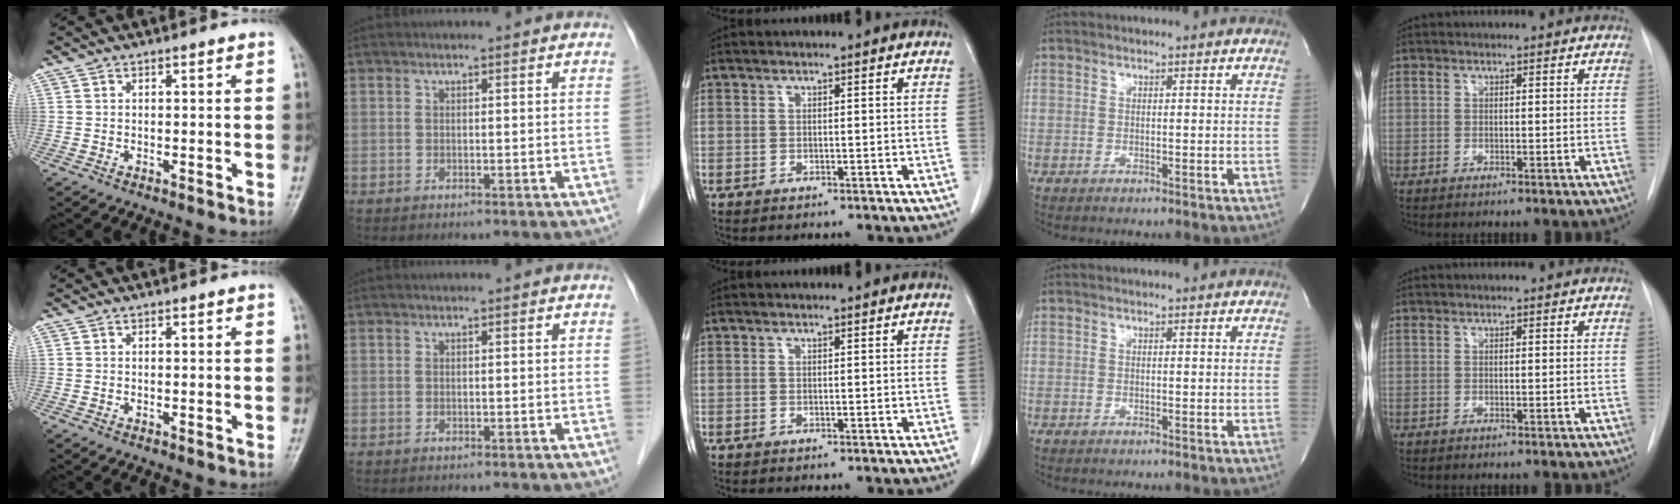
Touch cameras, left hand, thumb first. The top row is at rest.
{}